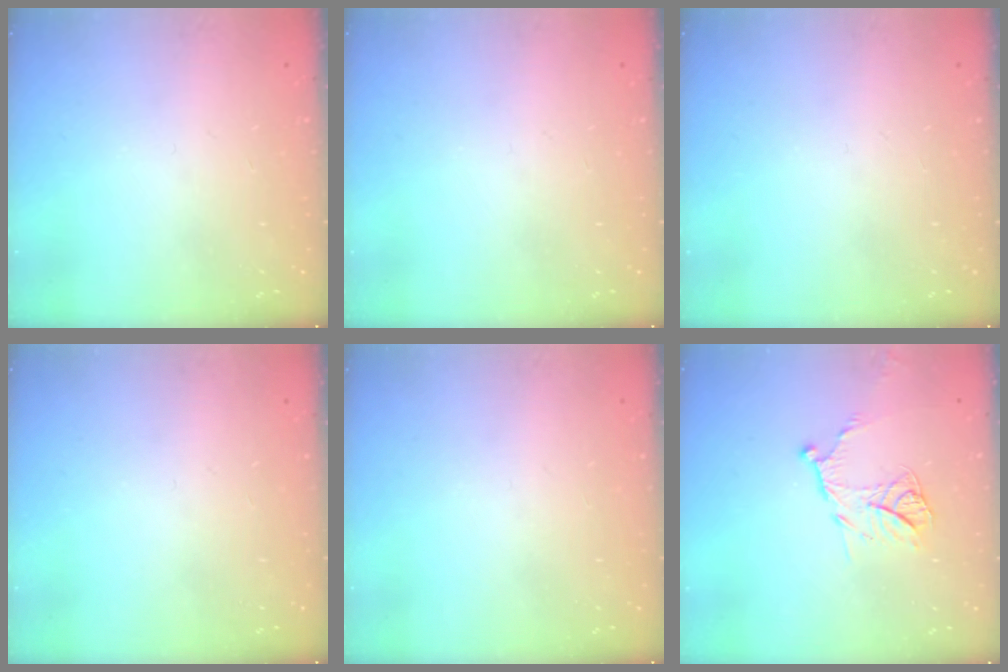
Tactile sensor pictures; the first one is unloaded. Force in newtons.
{"total": 0.0}
{"total": 0.0}
{"total": 0.0}
{"total": 0.0}
{"total": 12.3, "press": 12.2, "slide": 1.2}